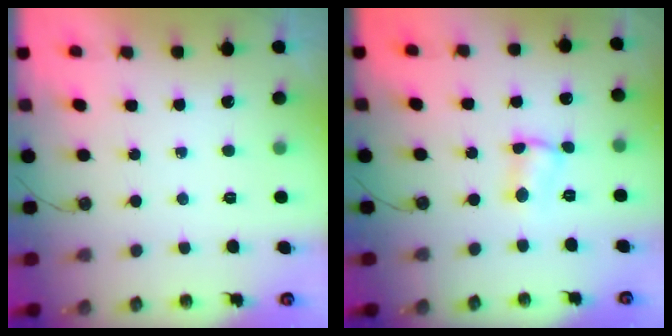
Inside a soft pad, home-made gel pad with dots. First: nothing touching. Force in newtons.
{"total": 2.6, "press": 2.6, "slide": 0.5}